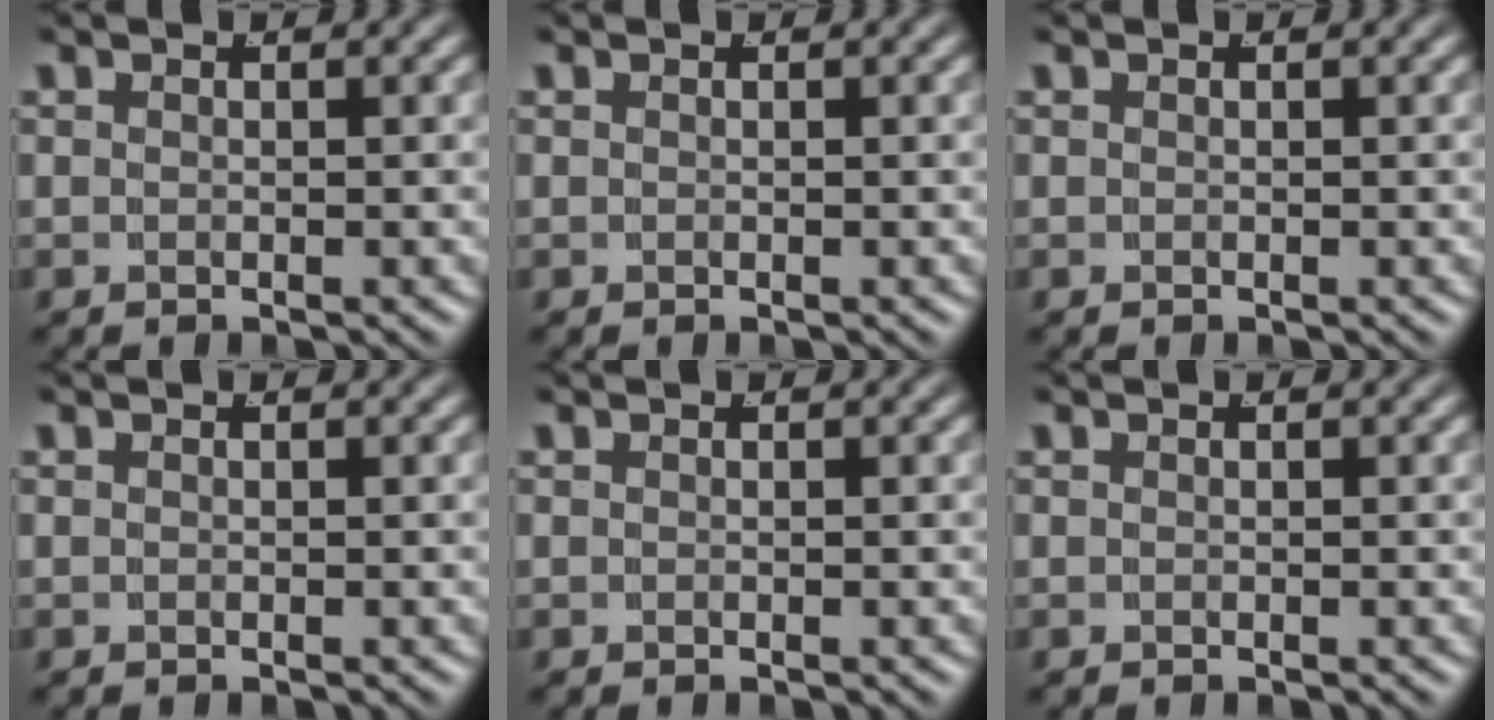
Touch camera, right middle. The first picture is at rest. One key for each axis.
{"total": 0.0}
{"total": 0.0}
{"total": 0.0}
{"total": 0.0}
{"total": 0.0}